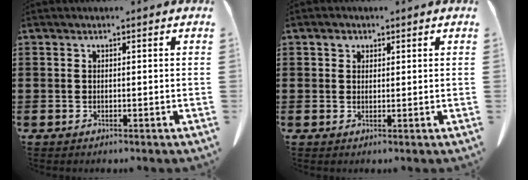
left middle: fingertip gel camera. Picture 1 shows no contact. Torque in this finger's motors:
{"motor_torque": [0.34, 0.31, 0.02, 0.02]}